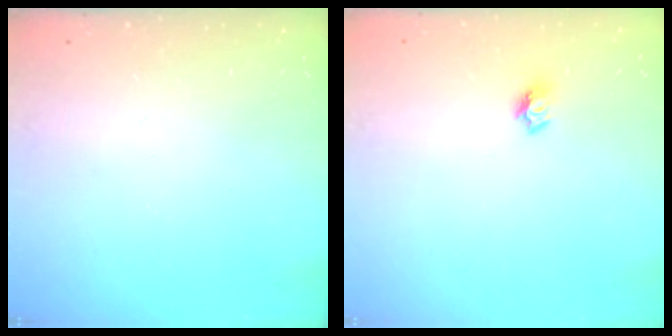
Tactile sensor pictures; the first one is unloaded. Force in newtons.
{"total": 7.0, "press": 7.0, "slide": 0.7}